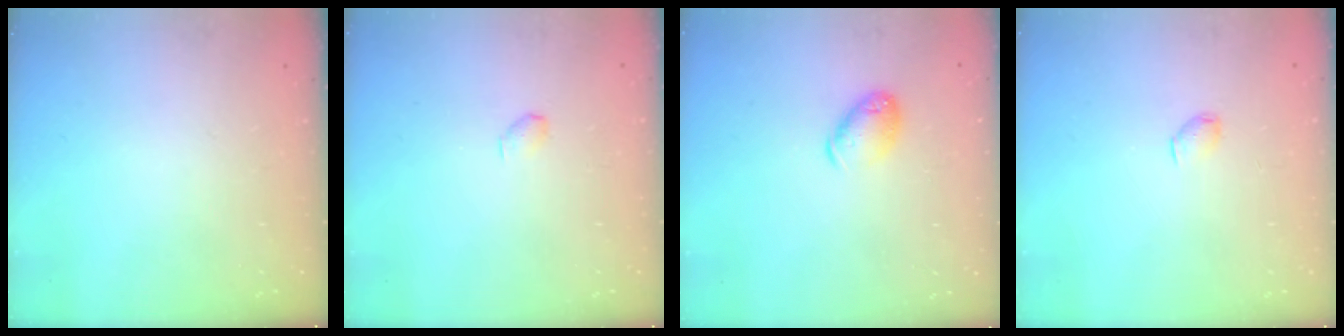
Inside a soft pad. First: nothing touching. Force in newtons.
{"total": 2.9, "press": 2.9, "slide": 0.5}
{"total": 9.6, "press": 9.4, "slide": 1.5}
{"total": 2.8, "press": 2.8, "slide": 0.5}